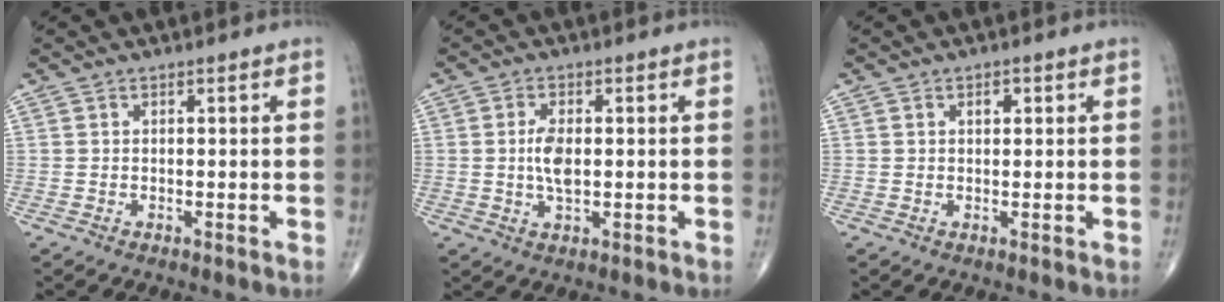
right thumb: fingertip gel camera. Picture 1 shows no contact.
{"total": 4.7, "force": [0.1, 2.2, 4.1], "torque": [-0.081, -0.003, 0.001]}
{"total": 1.4, "force": [0.5, 0.9, 1.0], "torque": [-0.007, 0.000, 0.006]}